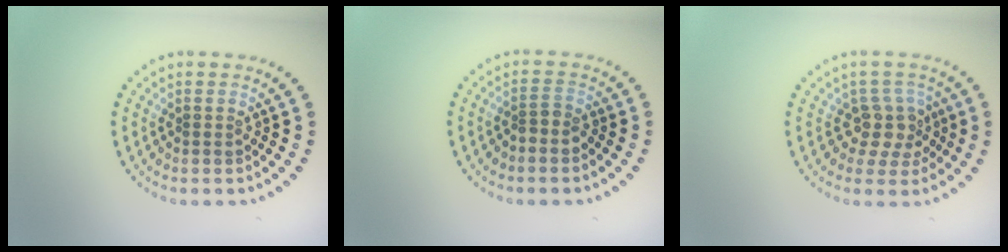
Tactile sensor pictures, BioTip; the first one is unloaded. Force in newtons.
{"total": 1.4, "press": 1.2, "slide": 0.8}
{"total": 3.0, "press": 2.4, "slide": 1.8}